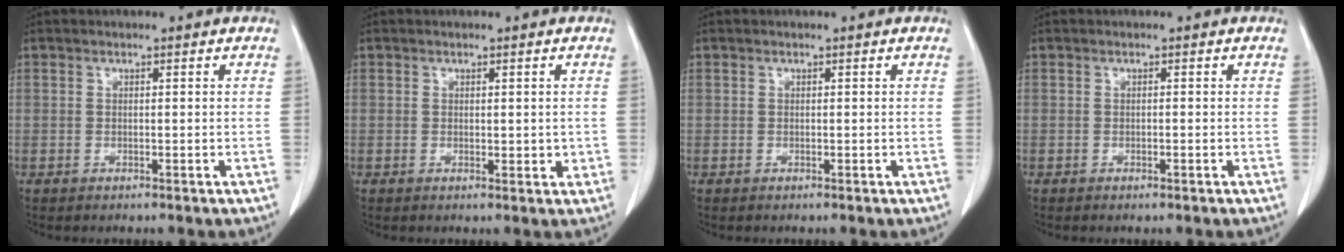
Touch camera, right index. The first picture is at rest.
{"total": 1.5, "force": [0.2, 0.9, 1.2], "torque": [-0.012, -0.004, 0.006]}
{"total": 0.0}
{"total": 0.0}